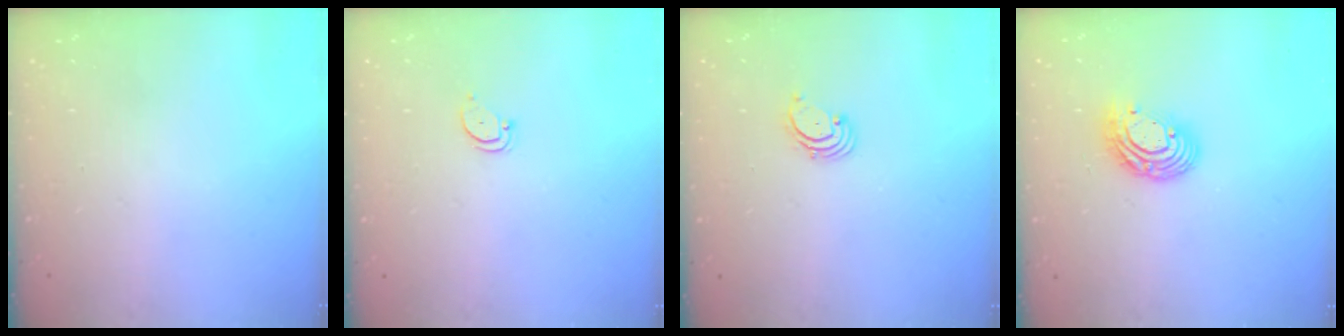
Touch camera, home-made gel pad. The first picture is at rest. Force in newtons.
{"total": 2.3, "press": 2.3, "slide": 0.2}
{"total": 1.7, "press": 1.6, "slide": 0.2}
{"total": 9.9, "press": 9.9, "slide": 0.8}